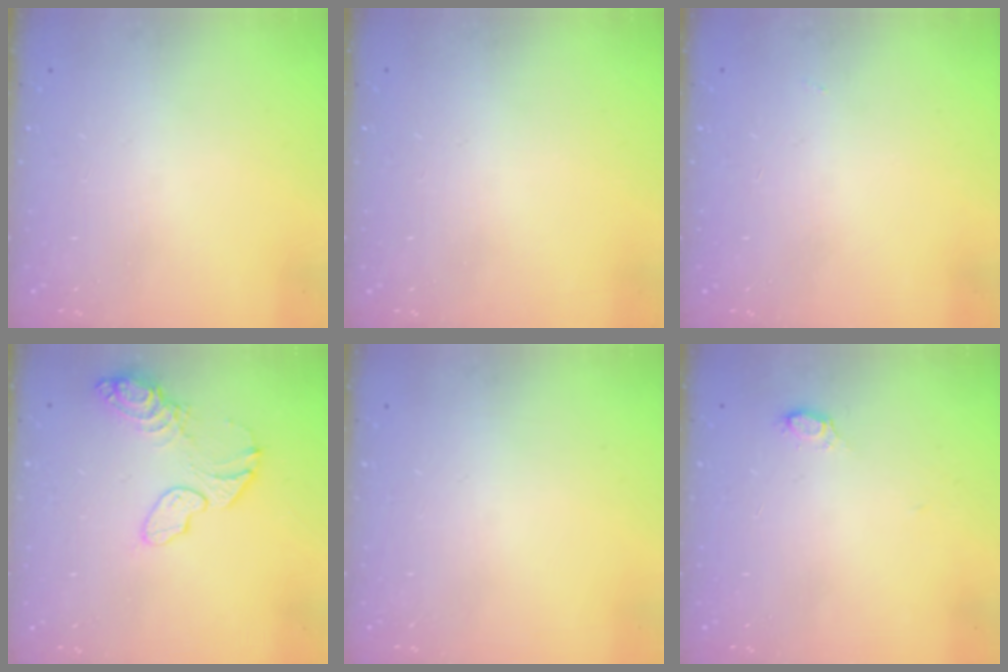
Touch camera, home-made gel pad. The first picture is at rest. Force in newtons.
{"total": 0.0}
{"total": 5.9, "press": 2.2, "slide": 5.5}
{"total": 13.2, "press": 11.5, "slide": 6.5}
{"total": 0.0}
{"total": 2.6, "press": 2.6, "slide": 0.2}